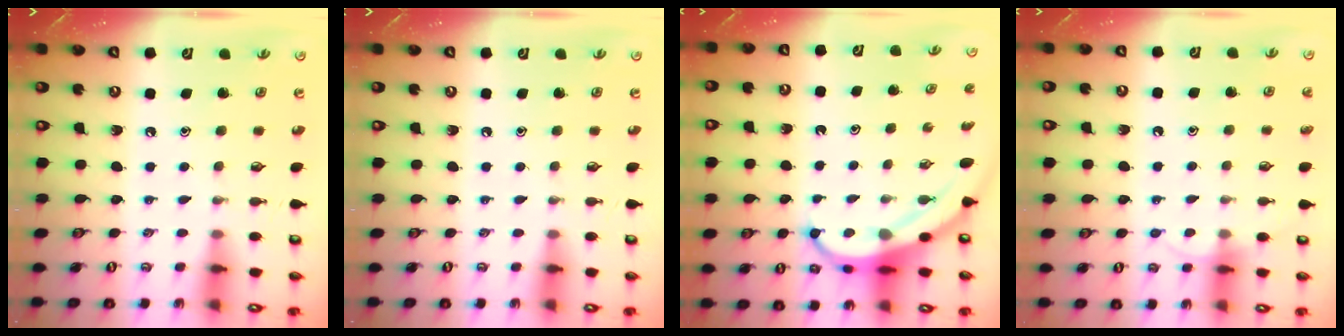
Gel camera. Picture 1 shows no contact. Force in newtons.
{"total": 0.0}
{"total": 7.6, "press": 7.6, "slide": 0.8}
{"total": 4.3, "press": 4.2, "slide": 0.4}